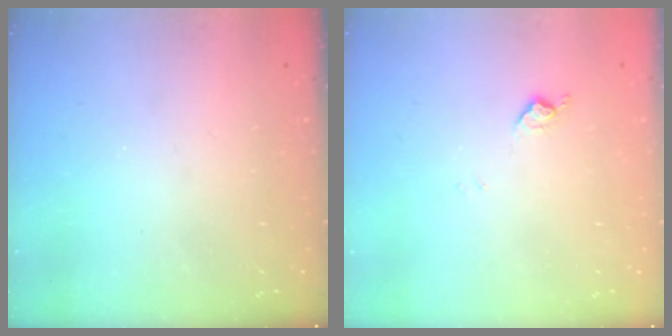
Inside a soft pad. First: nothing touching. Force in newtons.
{"total": 7.7, "press": 7.7, "slide": 0.7}